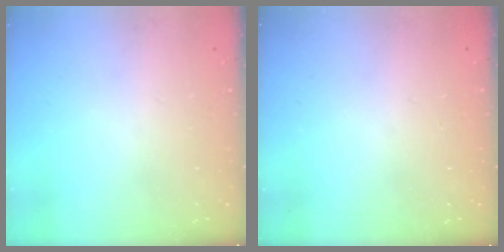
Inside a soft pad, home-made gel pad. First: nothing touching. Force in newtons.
{"total": 0.0}